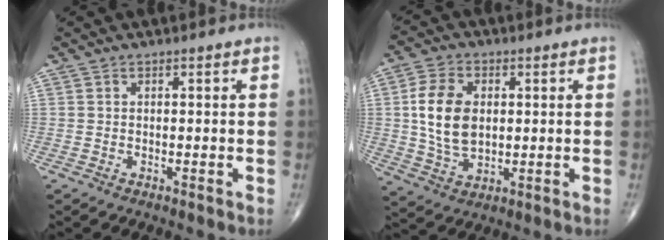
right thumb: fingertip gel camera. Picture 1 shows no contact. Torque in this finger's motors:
{"motor_torque": [1.39, 1.23, 1.07, -0.10, 0.08]}